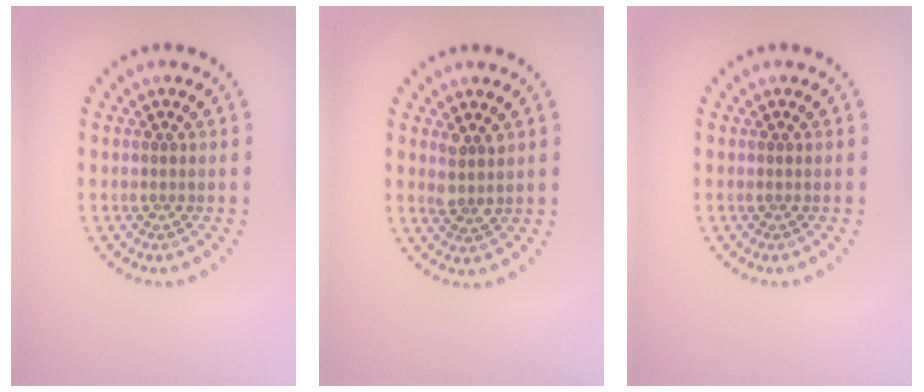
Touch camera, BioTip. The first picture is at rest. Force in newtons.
{"total": 1.8, "press": 1.5, "slide": 1.0}
{"total": 0.0}